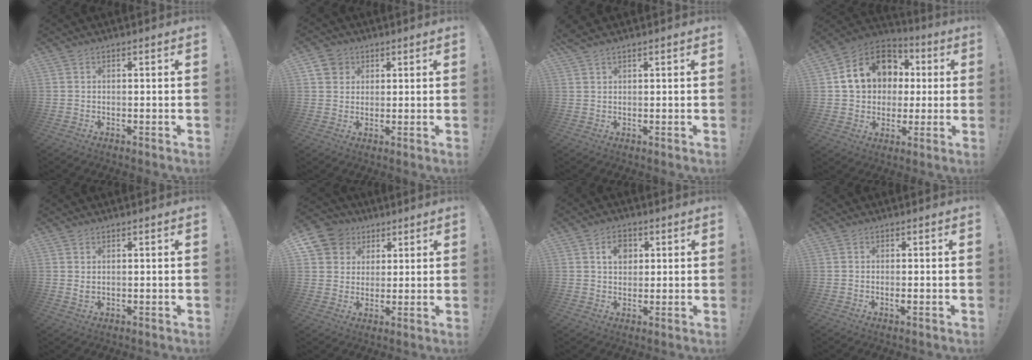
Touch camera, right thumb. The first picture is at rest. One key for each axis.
{"total": 5.2, "fx": 2.8, "fy": 4.3, "fz": 1.3, "tx": -0.021, "ty": -0.012, "tz": 0.053}
{"total": 1.7, "fx": 1.5, "fy": 0.1, "fz": 0.8, "tx": -0.020, "ty": -0.006, "tz": 0.027}
{"total": 16.9, "fx": 4.4, "fy": 13.9, "fz": 8.6, "tx": -0.124, "ty": 0.002, "tz": 0.101}
{"total": 1.5, "fx": 0.8, "fy": 0.6, "fz": 1.1, "tx": -0.009, "ty": -0.005, "tz": 0.011}
{"total": 9.6, "fx": 4.2, "fy": 8.3, "fz": 2.4, "tx": -0.034, "ty": -0.026, "tz": 0.086}
{"total": 5.9, "fx": 2.1, "fy": 4.5, "fz": 3.2, "tx": -0.050, "ty": 0.003, "tz": 0.036}
{"total": 1.0, "fx": -0.2, "fy": 0.0, "fz": 1.0, "tx": -0.009, "ty": -0.006, "tz": -0.005}